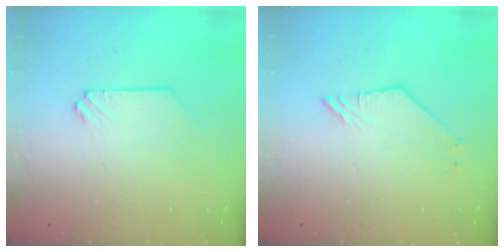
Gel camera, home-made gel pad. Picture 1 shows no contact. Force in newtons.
{"total": 2.2, "press": 2.2, "slide": 0.4}